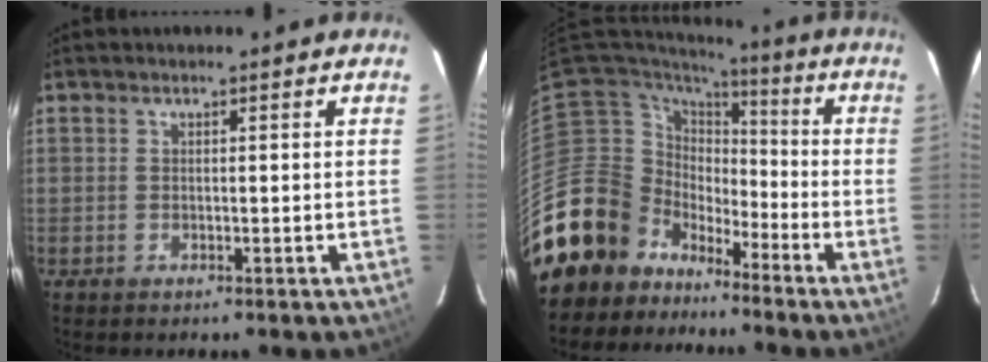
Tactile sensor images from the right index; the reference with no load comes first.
{"total": 15.2, "force": [-10.1, 11.2, 1.4], "torque": [-0.067, 0.039, -0.181]}